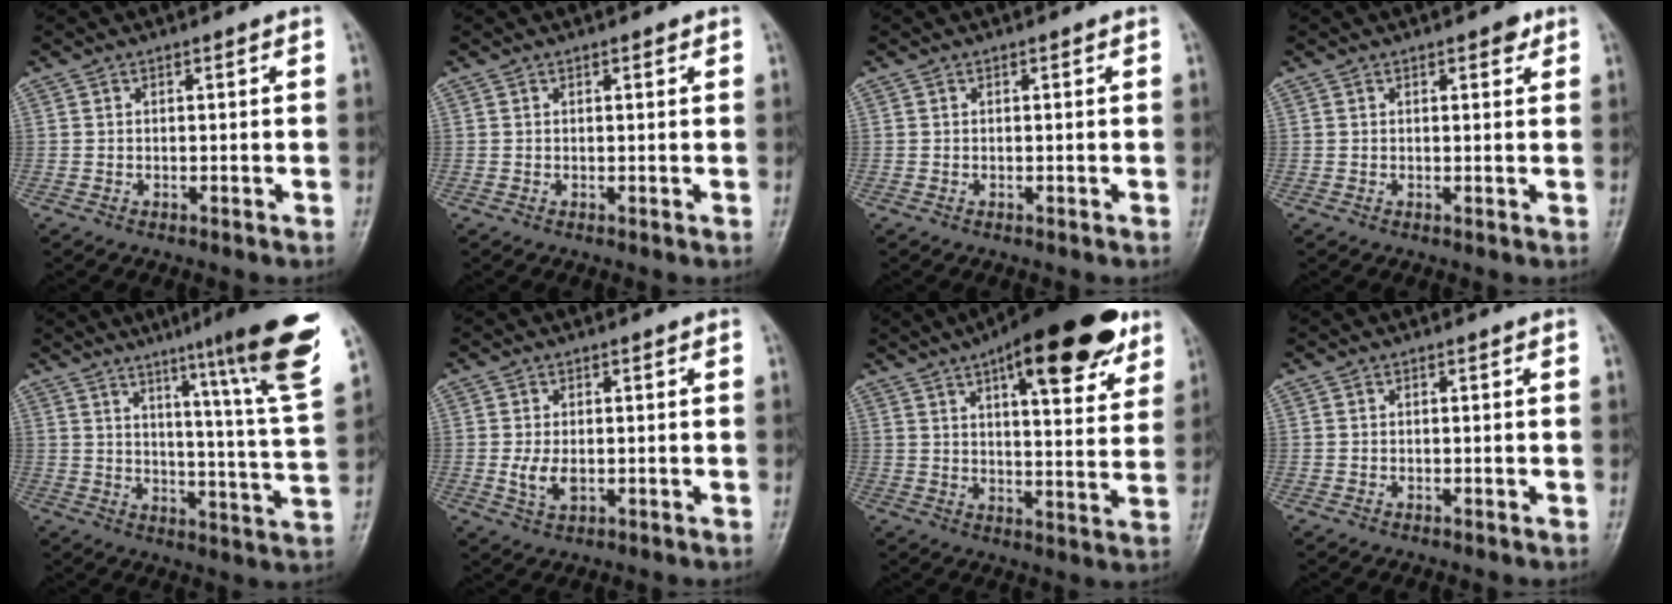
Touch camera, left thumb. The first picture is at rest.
{"total": 0.8, "force": [0.5, 0.3, 0.5], "torque": [-0.008, -0.001, 0.006]}
{"total": 0.0}
{"total": 2.1, "force": [1.2, 0.9, 1.4], "torque": [-0.011, -0.004, 0.013]}
{"total": 19.5, "force": [12.6, 0.1, 14.9], "torque": [-0.189, -0.075, 0.162]}
{"total": 3.7, "force": [-0.2, 2.1, 3.0], "torque": [-0.060, -0.009, -0.002]}
{"total": 21.3, "force": [12.2, 7.1, 15.9], "torque": [-0.200, -0.031, 0.173]}
{"total": 0.0}